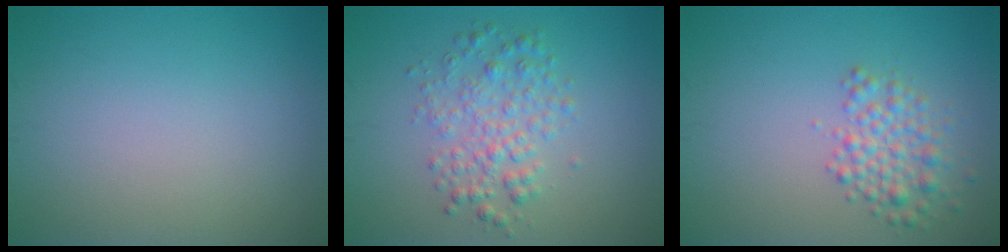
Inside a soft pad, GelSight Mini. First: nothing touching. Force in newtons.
{"total": 3.3, "press": 3.3, "slide": 0.1}
{"total": 2.9, "press": 2.9, "slide": 0.1}